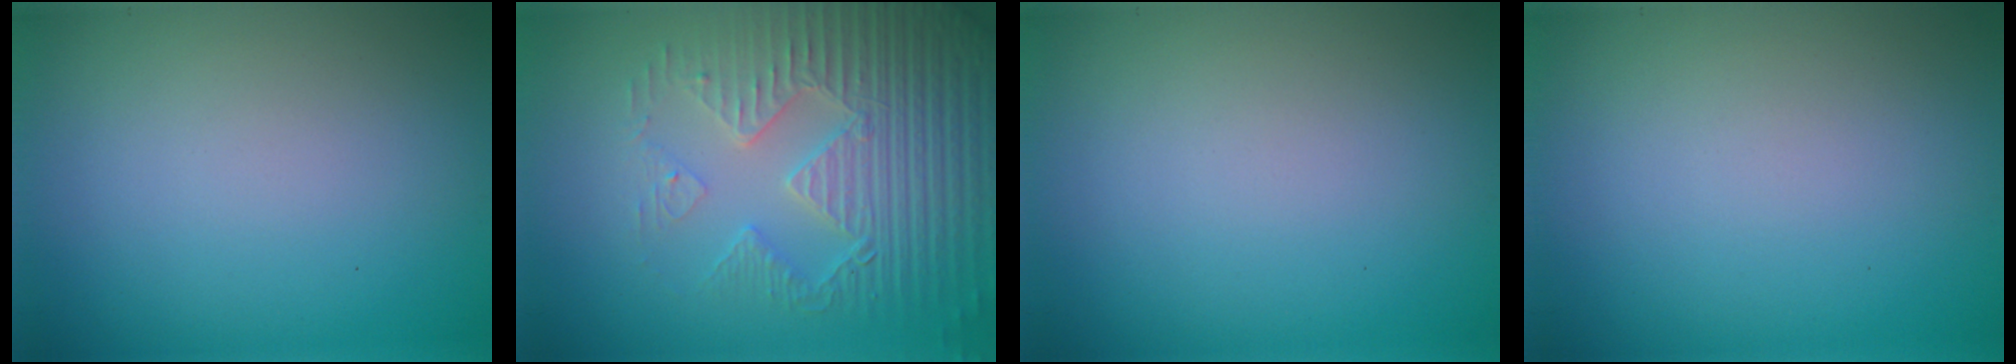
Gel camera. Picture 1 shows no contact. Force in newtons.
{"total": 5.8, "press": 5.2, "slide": 2.6}
{"total": 0.0}
{"total": 0.0}